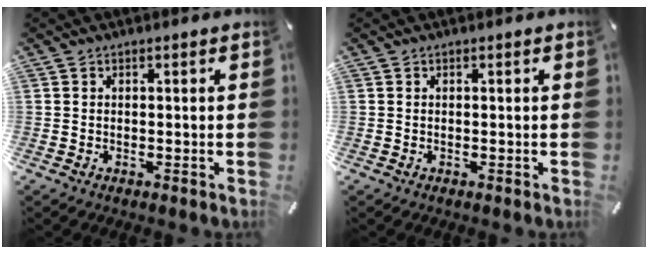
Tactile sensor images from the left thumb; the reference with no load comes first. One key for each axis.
{"total": 0.0}